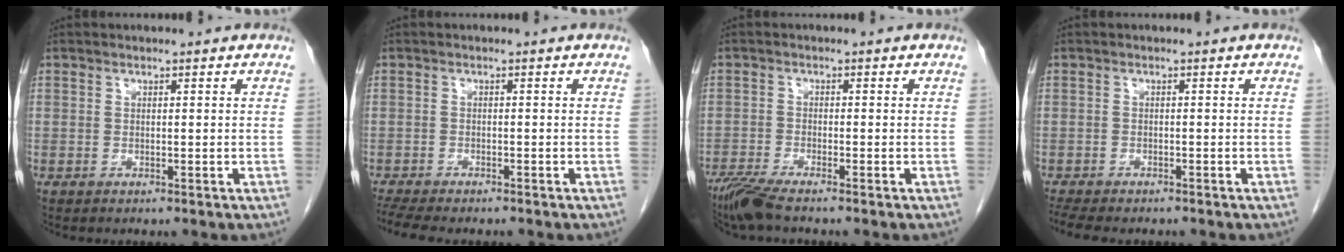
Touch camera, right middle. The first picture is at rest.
{"total": 7.8, "force": [-6.7, 1.5, 3.6], "torque": [-0.062, -0.008, -0.104]}
{"total": 4.6, "force": [-3.8, -0.1, 2.7], "torque": [-0.056, -0.016, -0.078]}
{"total": 7.4, "force": [-6.3, 1.9, 3.4], "torque": [-0.057, -0.009, -0.093]}